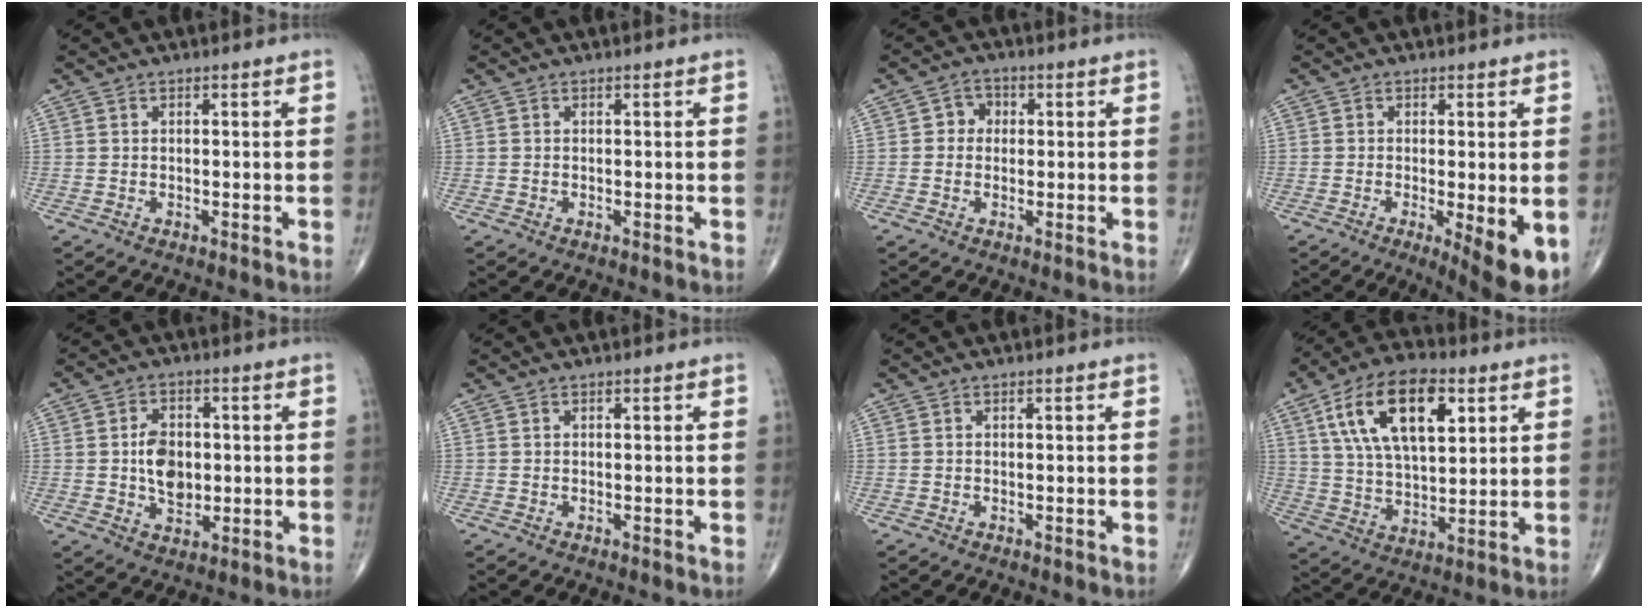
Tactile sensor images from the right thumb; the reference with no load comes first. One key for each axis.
{"total": 0.0}
{"total": 3.3, "fx": 0.3, "fy": 2.9, "fz": 1.4, "tx": 0.003, "ty": 0.008, "tz": -0.004}
{"total": 7.7, "fx": -2.2, "fy": 1.6, "fz": 7.2, "tx": -0.104, "ty": -0.021, "tz": -0.032}
{"total": 7.7, "fx": 0.1, "fy": 5.3, "fz": 5.6, "tx": -0.076, "ty": -0.002, "tz": 0.003}
{"total": 0.0}
{"total": 0.0}
{"total": 18.1, "fx": 7.0, "fy": 8.9, "fz": 14.1, "tx": -0.233, "ty": -0.010, "tz": 0.123}